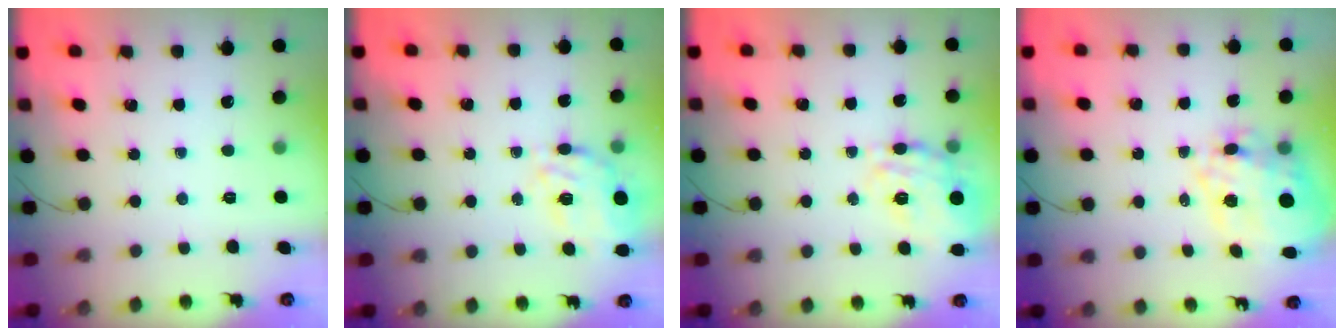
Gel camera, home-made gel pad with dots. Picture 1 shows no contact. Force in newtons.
{"total": 11.6, "press": 10.9, "slide": 4.1}
{"total": 20.3, "press": 20.1, "slide": 2.7}
{"total": 15.8, "press": 15.4, "slide": 3.3}